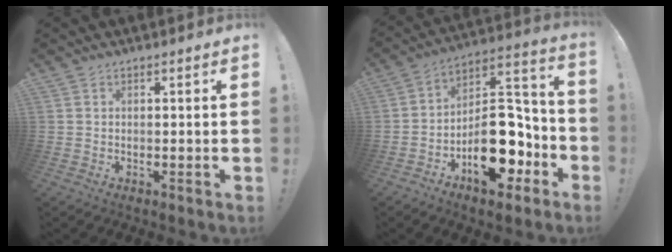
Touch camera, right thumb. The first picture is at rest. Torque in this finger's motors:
{"motor_torque": [3.34, 1.67, 0.62, -0.61, 0.52]}